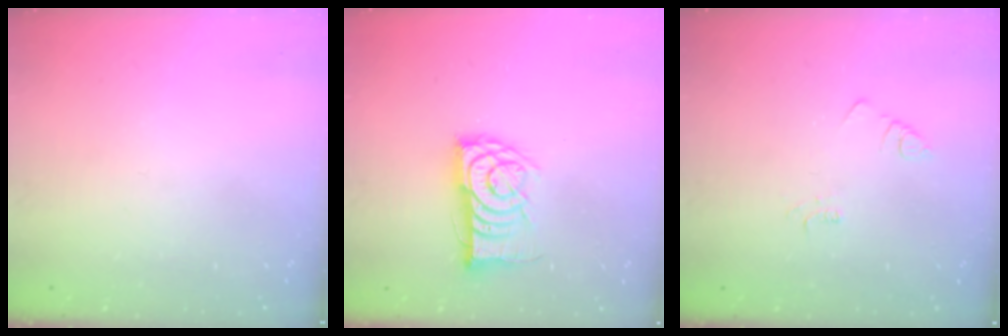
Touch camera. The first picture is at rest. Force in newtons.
{"total": 11.9, "press": 11.9, "slide": 0.8}
{"total": 2.1, "press": 2.1, "slide": 0.4}